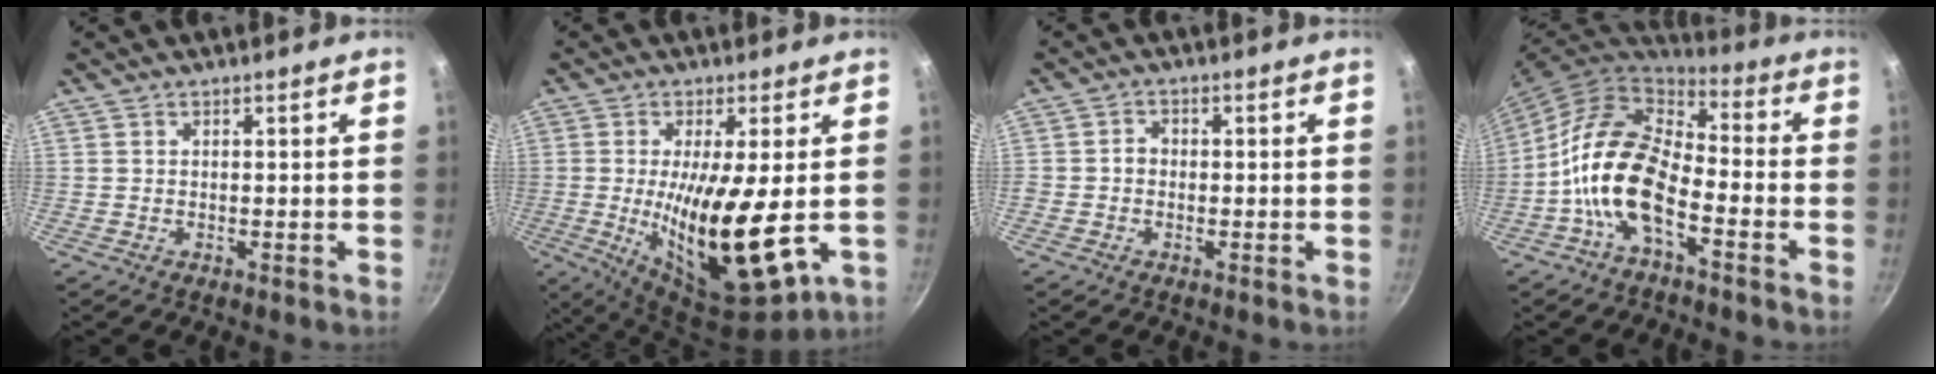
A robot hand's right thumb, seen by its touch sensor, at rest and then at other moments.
{"total": 16.6, "force": [-1.0, 4.8, 15.9], "torque": [-0.280, -0.019, -0.006]}
{"total": 2.1, "force": [-0.4, 1.8, 1.0], "torque": [-0.008, 0.010, -0.012]}
{"total": 15.7, "force": [-5.4, 8.2, 12.2], "torque": [-0.217, 0.051, -0.123]}